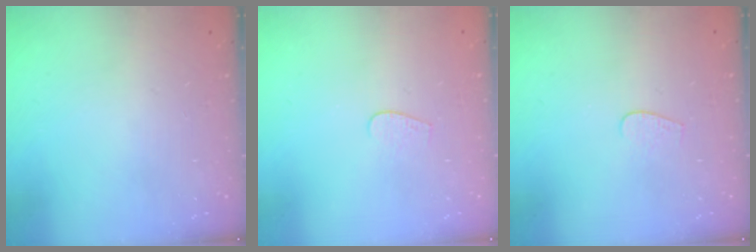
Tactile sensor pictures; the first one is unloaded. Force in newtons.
{"total": 3.5, "press": 3.5, "slide": 0.3}
{"total": 3.5, "press": 3.5, "slide": 0.3}